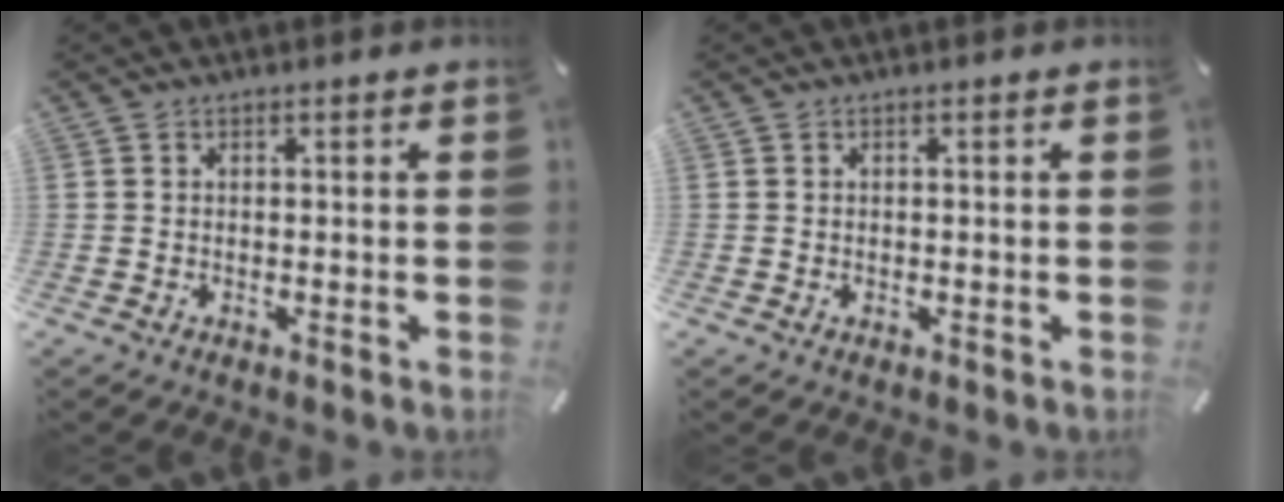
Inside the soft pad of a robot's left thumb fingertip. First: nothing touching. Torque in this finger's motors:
{"motor_torque": [-0.01, -0.18, -0.14, -0.10, -0.01]}